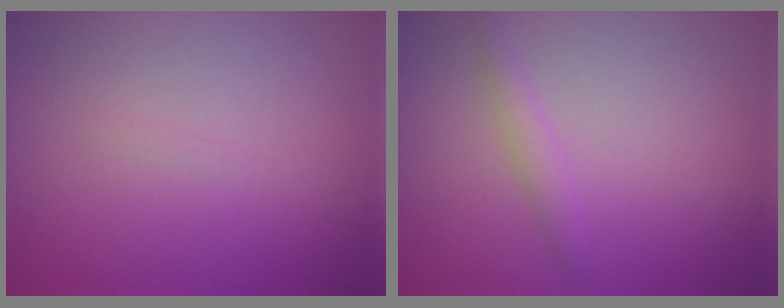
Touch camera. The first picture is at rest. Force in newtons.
{"total": 1.3, "press": 1.2, "slide": 0.0}